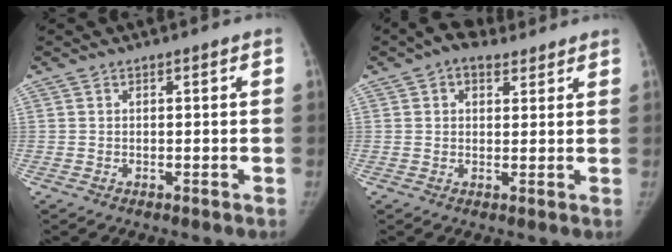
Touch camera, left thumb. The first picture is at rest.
{"total": 6.3, "force": [3.9, 4.1, 2.8], "torque": [-0.021, -0.003, 0.061]}